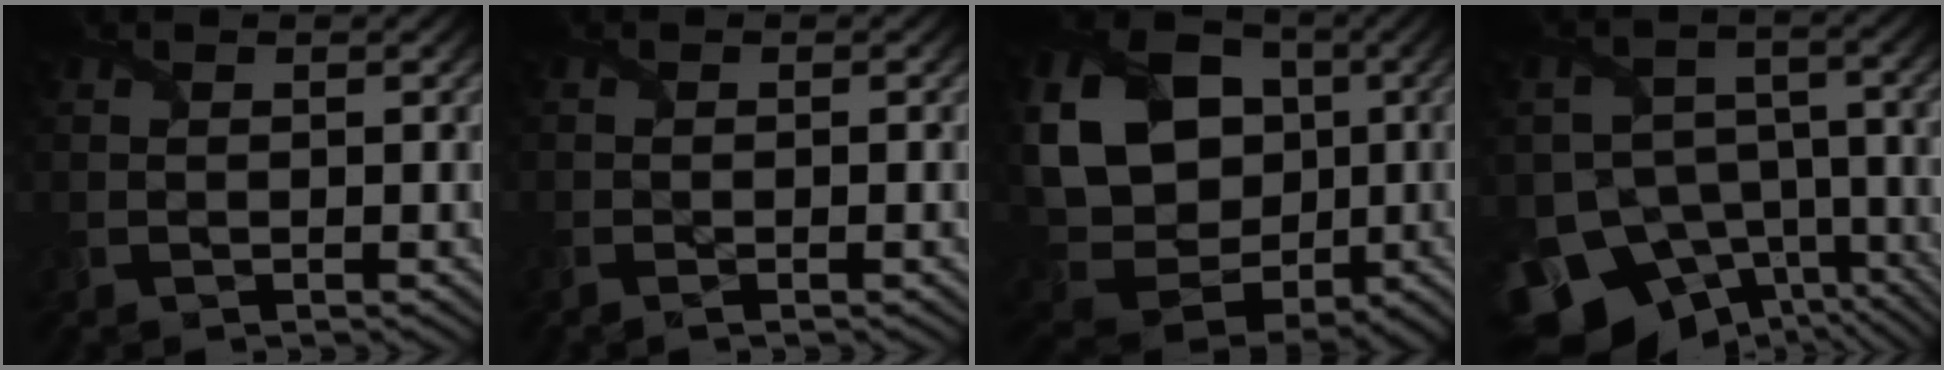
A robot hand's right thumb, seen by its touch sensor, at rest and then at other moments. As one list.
[{"total": 1.3, "force": [-0.9, -0.4, 0.9], "torque": [-0.017, -0.005, -0.016]}, {"total": 21.0, "force": [1.6, 17.6, 11.4], "torque": [-0.265, -0.002, 0.038]}, {"total": 17.4, "force": [-11.0, 12.0, 6.3], "torque": [-0.151, -0.059, -0.156]}]